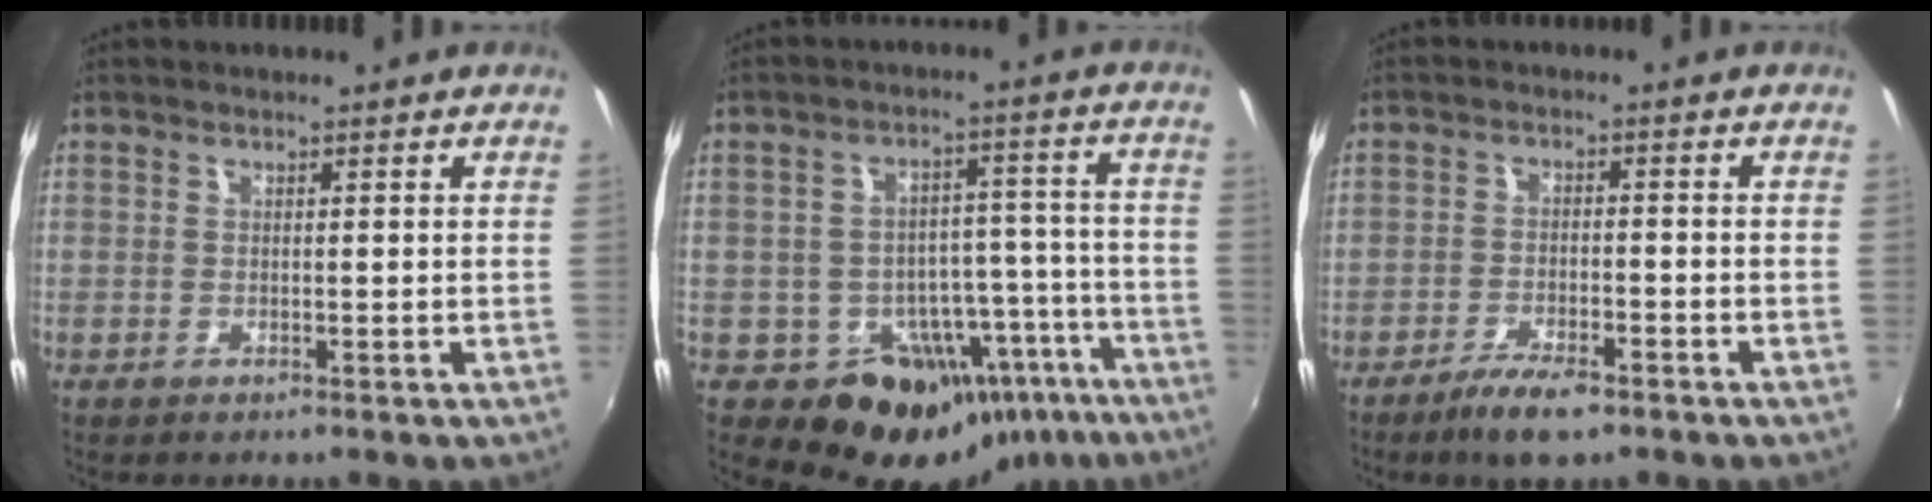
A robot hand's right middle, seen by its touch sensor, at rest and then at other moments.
{"total": 17.5, "force": [-10.7, 11.8, 7.2], "torque": [-0.115, 0.037, -0.116]}
{"total": 6.7, "force": [-4.8, 2.0, 4.3], "torque": [-0.101, -0.012, -0.085]}